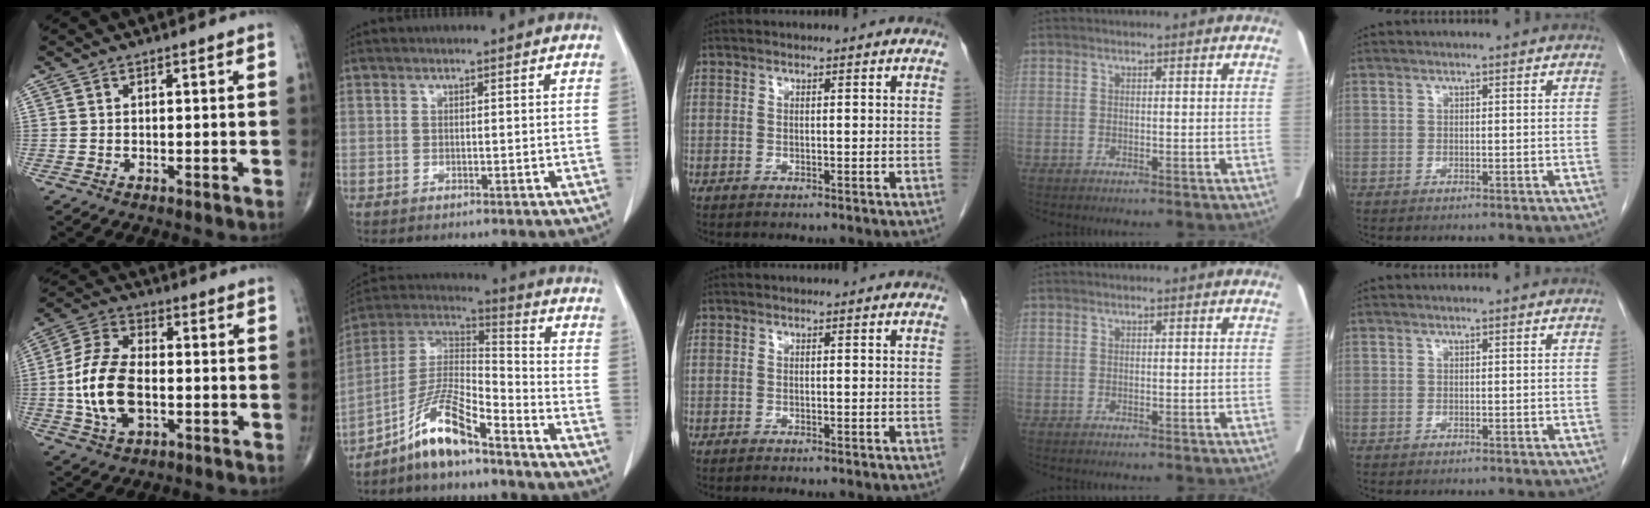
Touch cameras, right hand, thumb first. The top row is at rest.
{"thumb": {"total": 13.5, "force": [-2.0, 7.7, 10.9], "torque": [-0.218, 0.016, -0.038]}, "index": {"total": 10.7, "force": [-7.6, 2.1, 7.3], "torque": [-0.153, 0.013, -0.142]}}